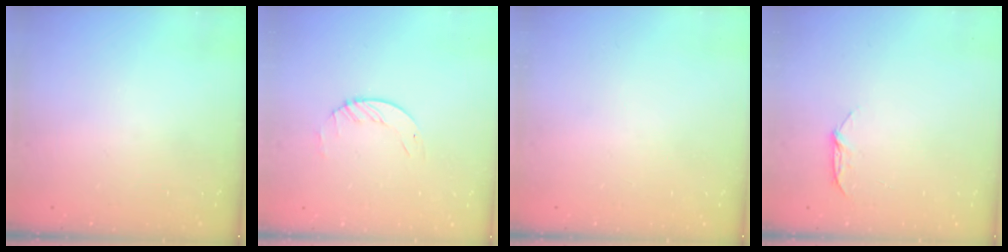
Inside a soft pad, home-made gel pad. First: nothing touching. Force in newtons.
{"total": 1.7, "press": 1.7, "slide": 0.2}
{"total": 0.0}
{"total": 5.9, "press": 5.8, "slide": 0.7}